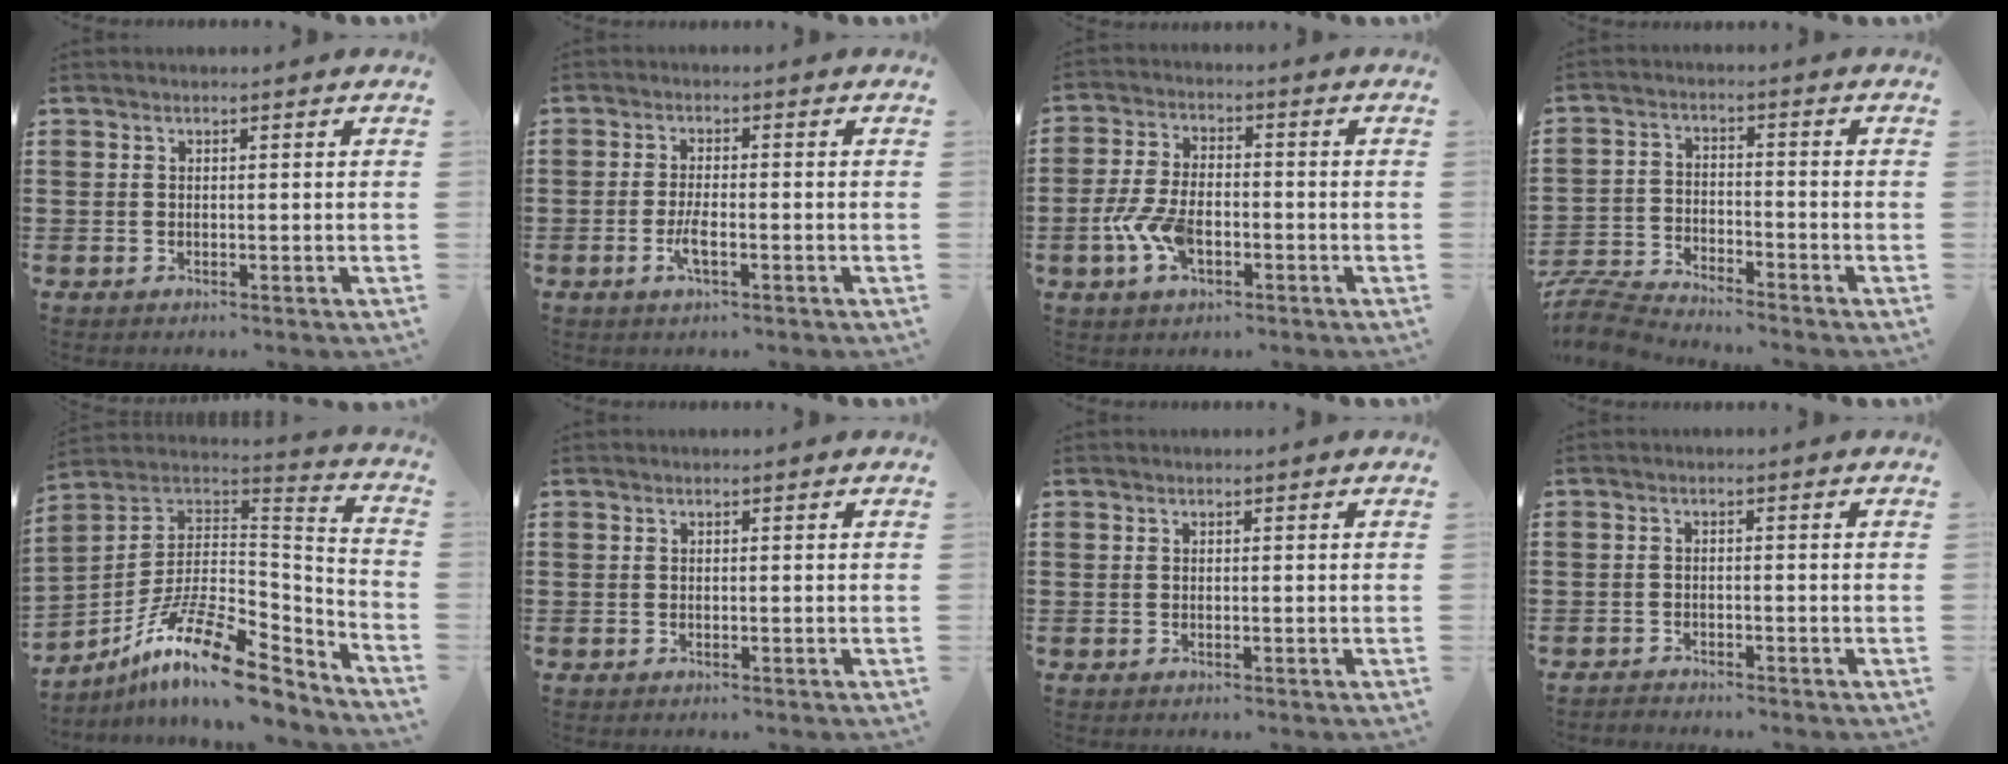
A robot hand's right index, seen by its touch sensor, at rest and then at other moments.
{"total": 2.9, "force": [-1.3, 0.7, 2.6], "torque": [-0.058, -0.003, -0.027]}
{"total": 6.9, "force": [-2.4, 3.6, 5.4], "torque": [-0.133, -0.004, -0.049]}
{"total": 6.0, "force": [-5.9, 0.5, 0.8], "torque": [-0.042, -0.002, -0.125]}
{"total": 17.2, "force": [-10.6, 5.3, 12.5], "torque": [-0.234, 0.022, -0.186]}
{"total": 0.0}
{"total": 0.0}
{"total": 1.4, "force": [-1.4, 0.1, -0.2], "torque": [0.001, 0.003, -0.031]}